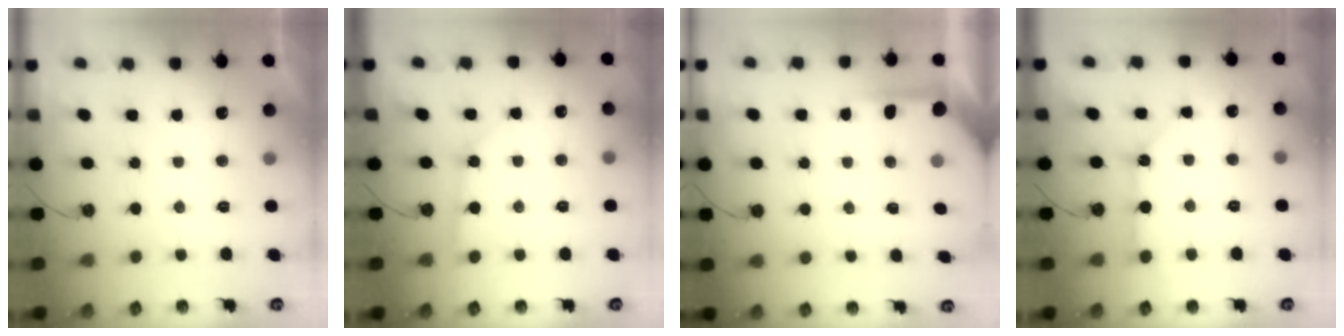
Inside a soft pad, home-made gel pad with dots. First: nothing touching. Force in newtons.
{"total": 1.9, "press": 1.8, "slide": 0.2}
{"total": 5.7, "press": 5.6, "slide": 0.5}
{"total": 7.3, "press": 7.3, "slide": 0.6}